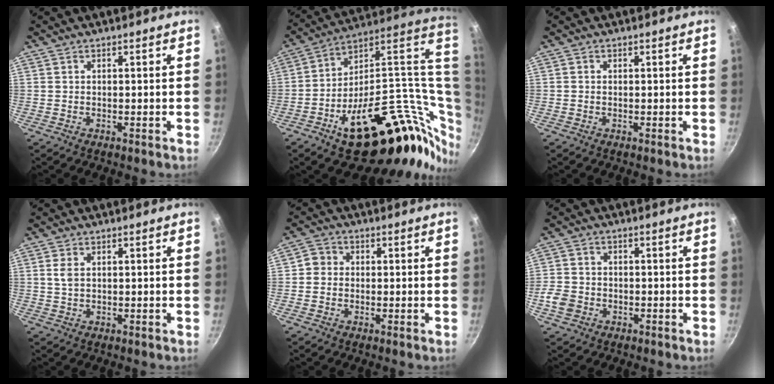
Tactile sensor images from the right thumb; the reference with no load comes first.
{"total": 32.2, "force": [5.1, 16.9, 26.9], "torque": [-0.355, -0.013, 0.100]}
{"total": 0.0}
{"total": 2.6, "force": [0.7, 1.7, 1.9], "torque": [-0.038, -0.002, 0.015]}
{"total": 3.4, "force": [-0.2, 3.2, 1.1], "torque": [-0.005, 0.004, -0.015]}
{"total": 5.3, "force": [-1.9, 4.3, 2.4], "torque": [-0.045, 0.019, -0.039]}